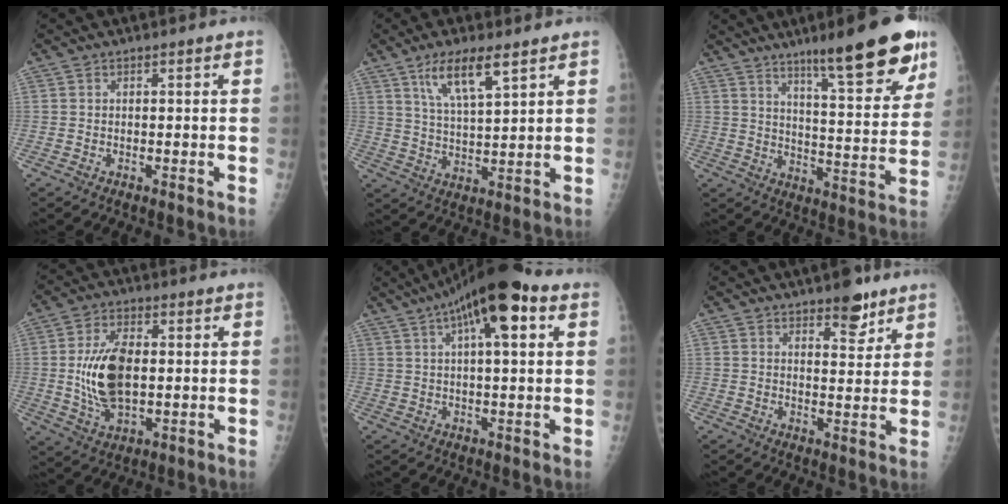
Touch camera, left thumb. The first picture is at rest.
{"total": 9.0, "force": [5.3, 2.3, 6.9], "torque": [-0.121, -0.026, 0.105]}
{"total": 18.6, "force": [11.9, 3.3, 13.9], "torque": [-0.159, -0.060, 0.178]}
{"total": 12.1, "force": [0.1, 6.7, 10.1], "torque": [-0.182, -0.001, 0.008]}
{"total": 14.7, "force": [6.4, 4.4, 12.5], "torque": [-0.184, 0.019, 0.093]}
{"total": 6.4, "force": [4.4, 2.7, 3.8], "torque": [-0.027, -0.027, 0.060]}